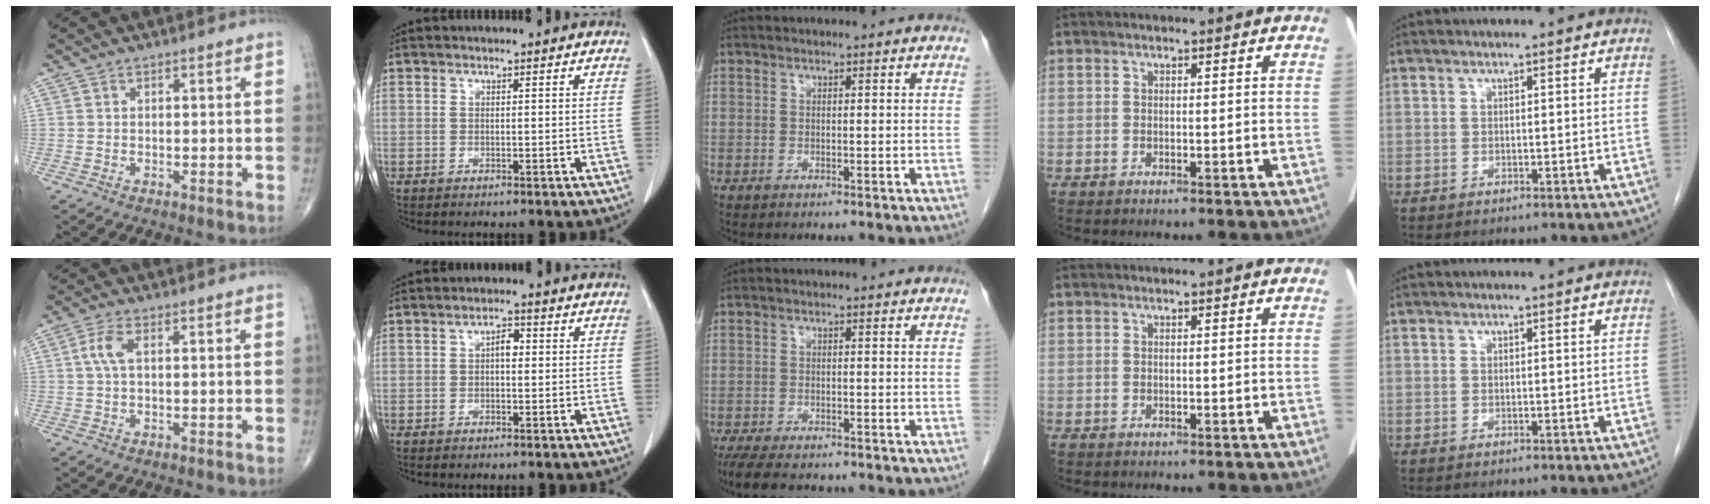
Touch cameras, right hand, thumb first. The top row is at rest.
{"thumb": {"total": 3.5, "force": [0.6, 1.4, 3.2], "torque": [-0.083, 0.009, 0.011]}, "index": {"total": 2.3, "force": [0.2, 1.1, 2.0], "torque": [-0.028, 0.008, 0.001]}, "middle": {"total": 6.9, "force": [-5.7, 1.8, 3.4], "torque": [-0.061, -0.017, -0.090]}}